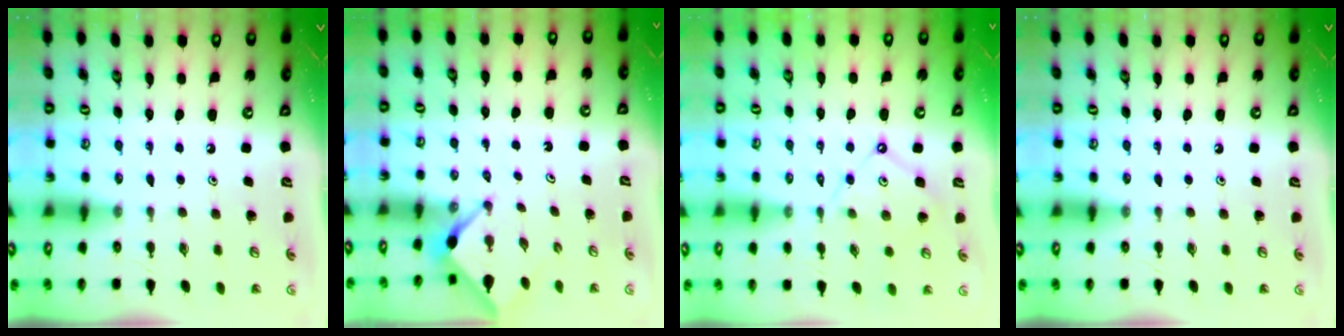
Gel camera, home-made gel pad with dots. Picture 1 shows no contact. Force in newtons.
{"total": 3.1, "press": 3.1, "slide": 0.3}
{"total": 7.8, "press": 7.8, "slide": 0.8}
{"total": 0.0}